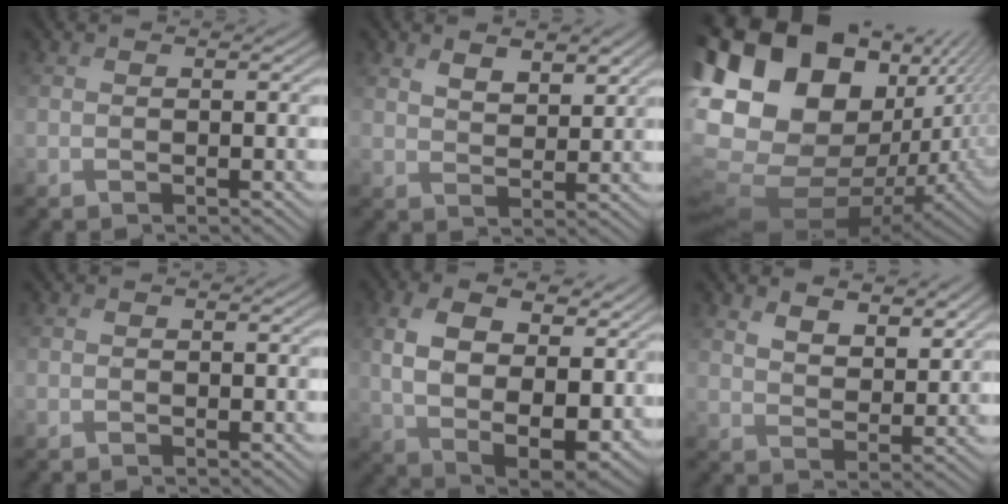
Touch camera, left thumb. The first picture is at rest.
{"total": 4.6, "force": [2.9, 2.3, 2.7], "torque": [-0.050, -0.008, 0.062]}
{"total": 19.1, "force": [3.4, 13.5, 13.0], "torque": [-0.288, 0.034, 0.085]}
{"total": 0.0}
{"total": 14.4, "force": [3.1, 9.2, 10.7], "torque": [-0.203, -0.022, 0.070]}
{"total": 6.5, "force": [4.4, 3.2, 3.5], "torque": [-0.068, -0.011, 0.084]}